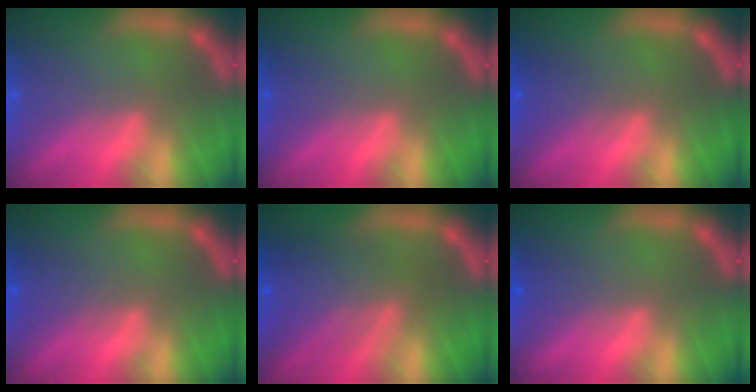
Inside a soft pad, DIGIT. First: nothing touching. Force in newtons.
{"total": 1.0}
{"total": 1.9}
{"total": 1.9}
{"total": 6.5}
{"total": 1.5}